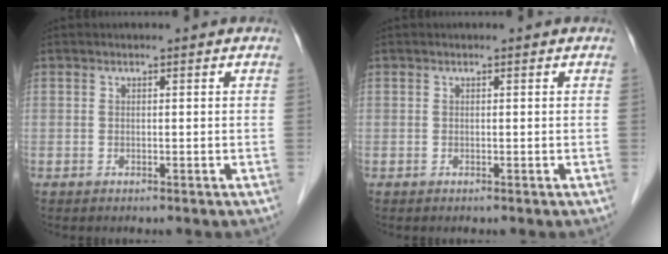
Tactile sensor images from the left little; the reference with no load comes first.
{"total": 0.0}